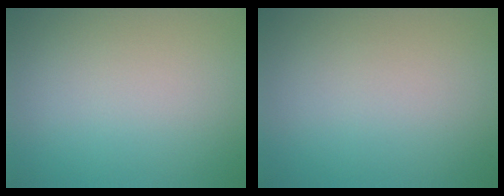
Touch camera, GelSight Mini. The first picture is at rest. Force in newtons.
{"total": 0.0}